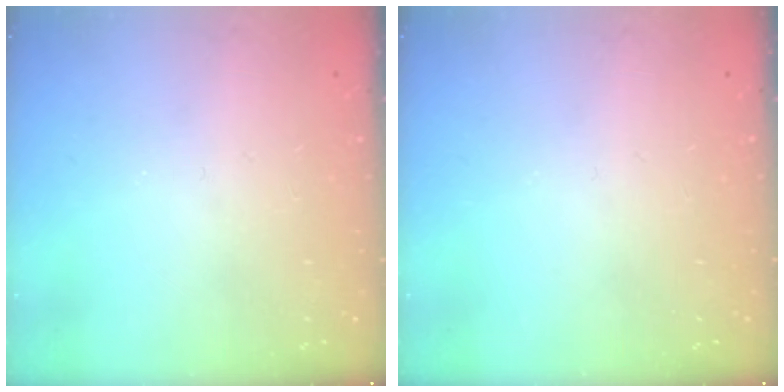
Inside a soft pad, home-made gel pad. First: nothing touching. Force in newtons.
{"total": 0.0}